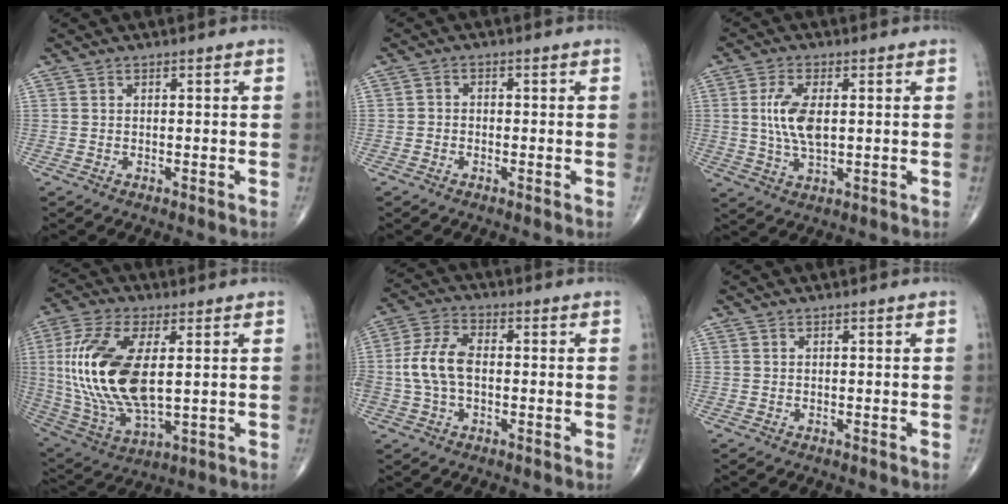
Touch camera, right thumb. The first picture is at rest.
{"total": 1.3, "force": [-0.6, 1.1, 0.4], "torque": [0.001, 0.005, -0.017]}
{"total": 8.1, "force": [0.9, 3.8, 7.1], "torque": [-0.149, -0.006, 0.019]}
{"total": 21.3, "force": [2.3, 10.1, 18.5], "torque": [-0.394, -0.015, 0.050]}
{"total": 8.9, "force": [-0.5, 5.3, 7.2], "torque": [-0.154, 0.022, -0.017]}
{"total": 0.0}